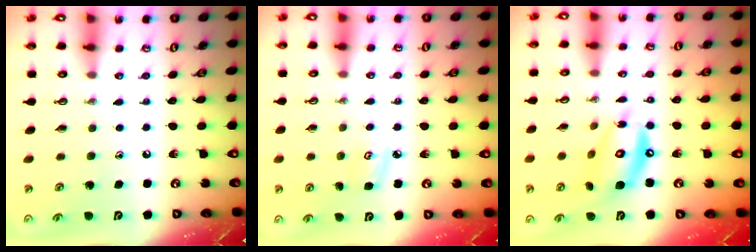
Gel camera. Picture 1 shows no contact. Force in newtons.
{"total": 3.8, "press": 3.8, "slide": 0.4}
{"total": 13.9, "press": 13.9, "slide": 1.1}